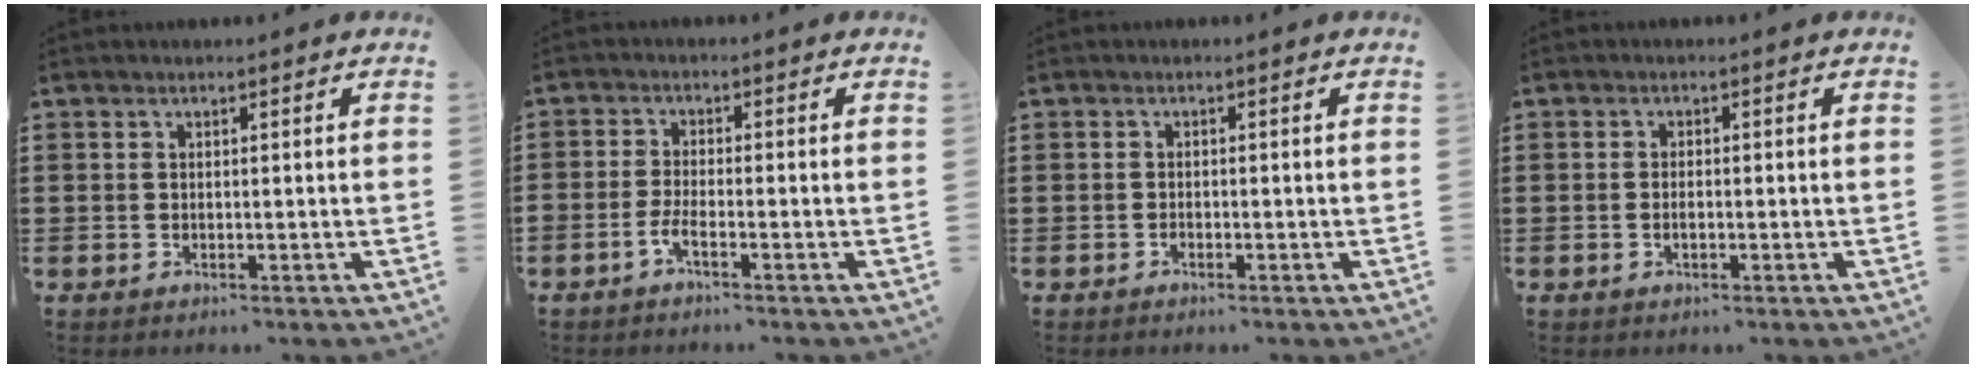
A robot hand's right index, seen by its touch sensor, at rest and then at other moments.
{"total": 2.5, "force": [-1.8, 0.2, 1.7], "torque": [-0.045, -0.007, -0.037]}
{"total": 0.7, "force": [-0.7, 0.0, 0.2], "torque": [-0.007, -0.003, -0.013]}
{"total": 1.2, "force": [-0.3, 0.3, 1.1], "torque": [-0.022, -0.004, -0.005]}